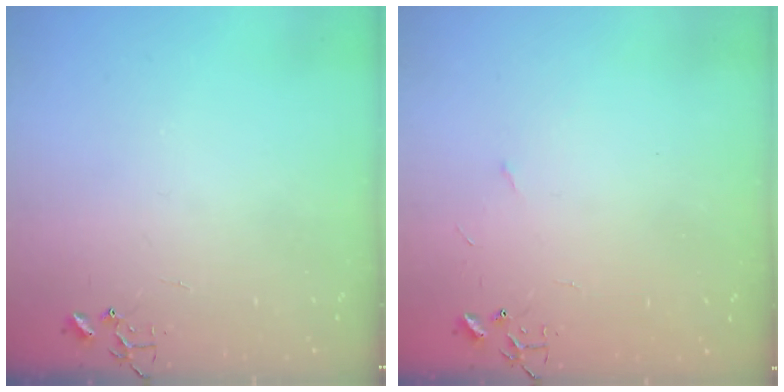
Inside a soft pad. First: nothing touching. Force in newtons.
{"total": 2.6, "press": 2.6, "slide": 0.4}